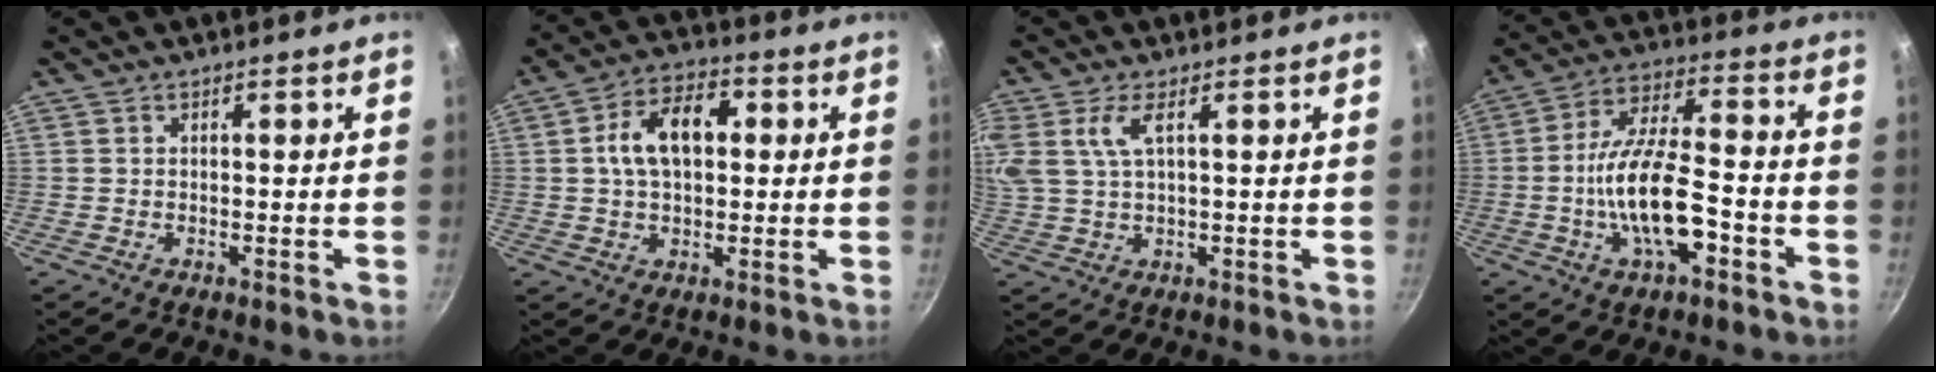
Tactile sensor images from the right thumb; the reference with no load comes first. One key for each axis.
{"total": 11.2, "fx": 1.7, "fy": 7.0, "fz": 8.6, "tx": -0.123, "ty": 0.021, "tz": 0.018}
{"total": 8.8, "fx": 3.4, "fy": 4.0, "fz": 7.0, "tx": -0.149, "ty": 0.008, "tz": 0.068}
{"total": 15.0, "fx": -4.7, "fy": 6.0, "fz": 12.9, "tx": -0.225, "ty": 0.036, "tz": -0.090}